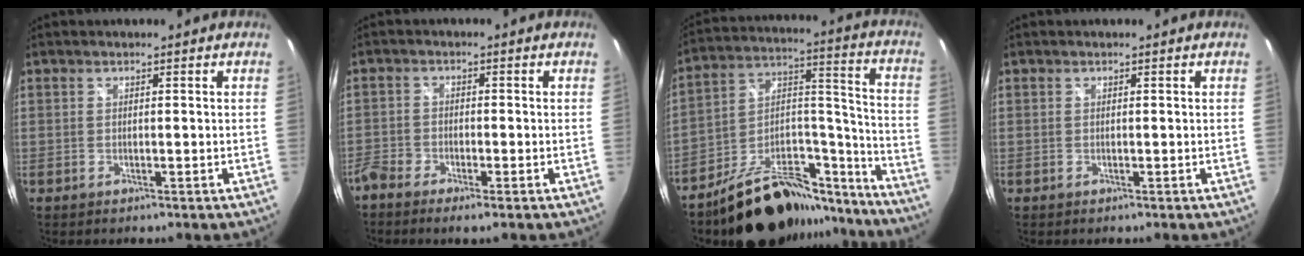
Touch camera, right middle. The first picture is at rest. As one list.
[{"total": 4.7, "force": [-3.7, 1.3, 2.6], "torque": [-0.081, -0.011, -0.077]}, {"total": 21.3, "force": [-17.0, 8.8, 9.3], "torque": [-0.144, 0.064, -0.246]}, {"total": 0.0}]